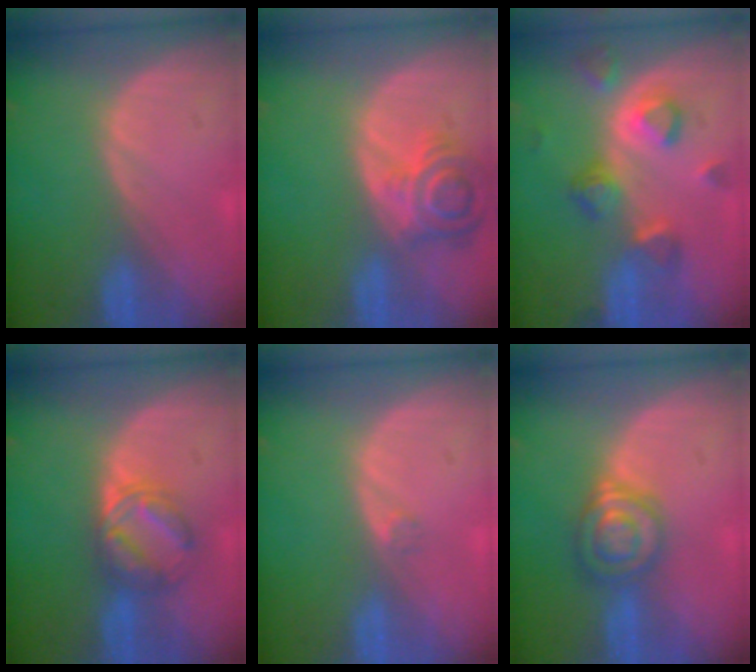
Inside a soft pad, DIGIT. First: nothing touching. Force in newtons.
{"total": 7.1, "press": 6.5, "slide": 2.9}
{"total": 7.0, "press": 6.9, "slide": 1.2}
{"total": 5.8, "press": 5.6, "slide": 1.2}
{"total": 0.8, "press": 0.7, "slide": 0.4}
{"total": 6.5, "press": 5.8, "slide": 3.0}